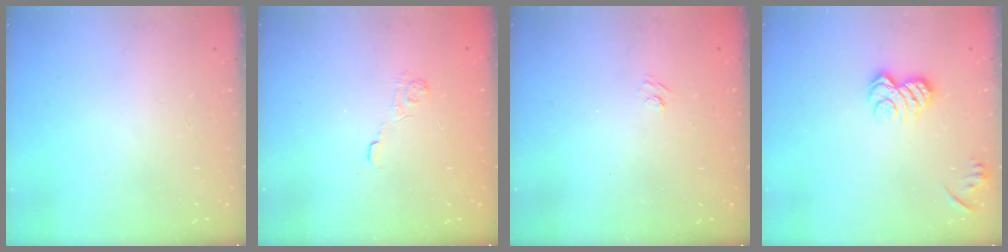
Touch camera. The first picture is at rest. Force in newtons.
{"total": 2.9, "press": 2.4, "slide": 1.5}
{"total": 2.8, "press": 2.6, "slide": 1.0}
{"total": 9.2, "press": 9.1, "slide": 1.2}